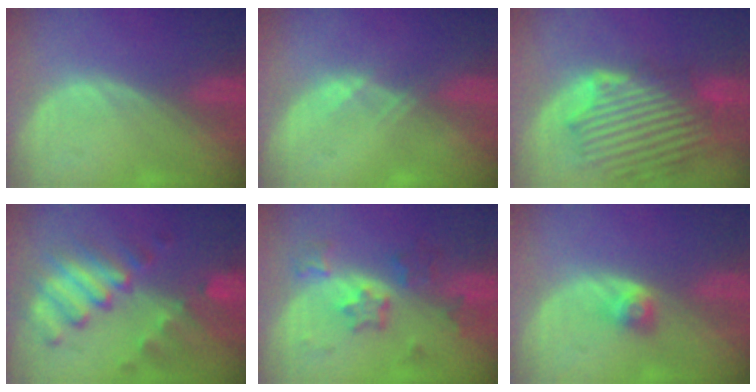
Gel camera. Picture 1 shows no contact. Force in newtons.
{"total": 1.1, "press": 1.0, "slide": 0.2}
{"total": 11.4, "press": 10.8, "slide": 3.5}
{"total": 10.3, "press": 9.0, "slide": 5.1}
{"total": 6.2, "press": 6.2, "slide": 0.4}
{"total": 2.7, "press": 2.4, "slide": 1.3}